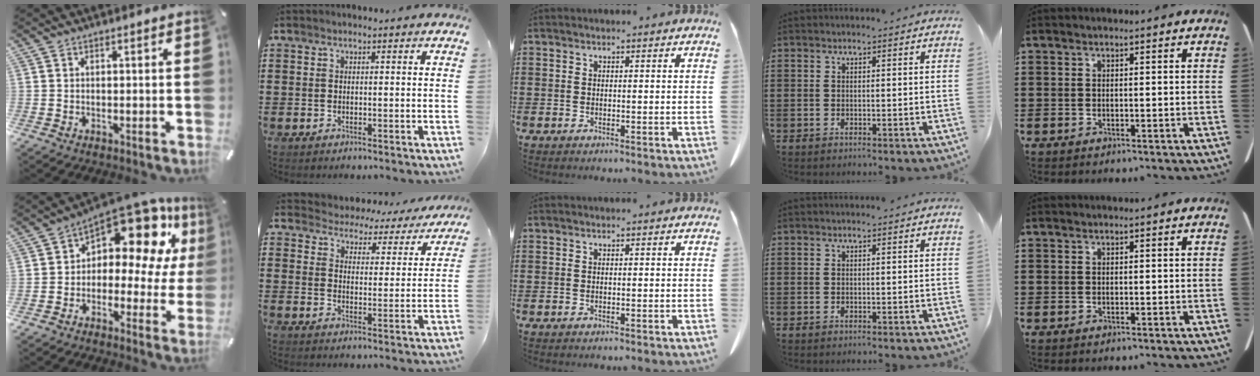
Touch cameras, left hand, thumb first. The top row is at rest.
{"thumb": {"total": 15.6, "force": [8.8, 8.2, 9.9], "torque": [-0.152, -0.073, 0.149]}, "index": {"total": 3.7, "force": [3.6, 0.5, -0.4], "torque": [-0.018, -0.033, 0.056]}}